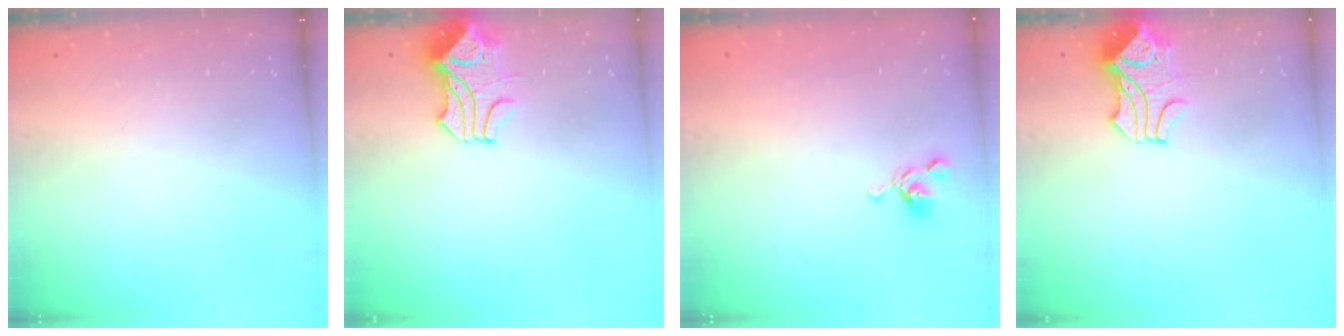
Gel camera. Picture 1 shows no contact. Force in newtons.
{"total": 2.1, "press": 1.8, "slide": 1.2}
{"total": 6.0, "press": 6.0, "slide": 0.6}
{"total": 1.6, "press": 1.2, "slide": 1.0}